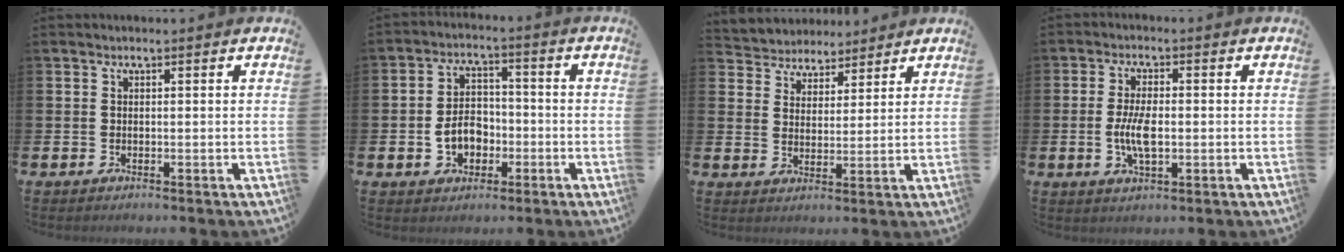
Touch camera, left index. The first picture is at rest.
{"total": 5.4, "force": [-1.7, 4.0, 3.1], "torque": [-0.050, 0.007, -0.036]}
{"total": 4.3, "force": [3.9, 1.5, -1.0], "torque": [-0.009, -0.023, 0.069]}
{"total": 5.2, "force": [-0.5, 2.1, 4.8], "torque": [-0.089, 0.001, -0.013]}